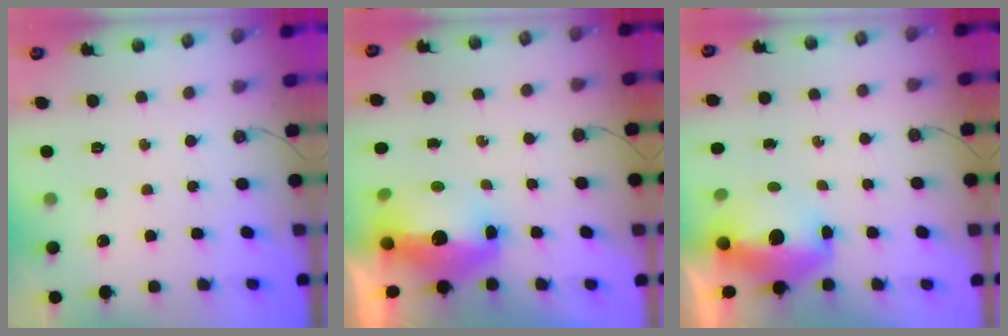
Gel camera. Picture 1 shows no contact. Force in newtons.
{"total": 13.5, "press": 13.4, "slide": 1.6}
{"total": 12.0, "press": 11.9, "slide": 1.1}